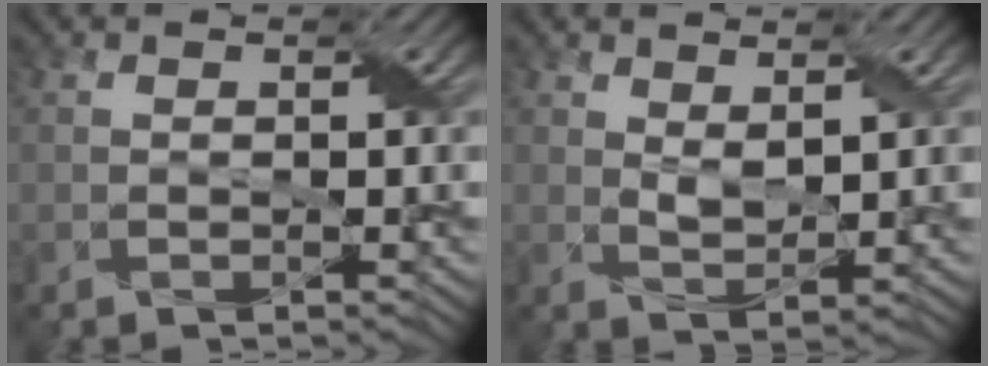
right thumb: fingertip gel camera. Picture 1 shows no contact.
{"total": 2.3, "force": [1.5, 0.9, 1.5], "torque": [-0.038, -0.004, 0.032]}